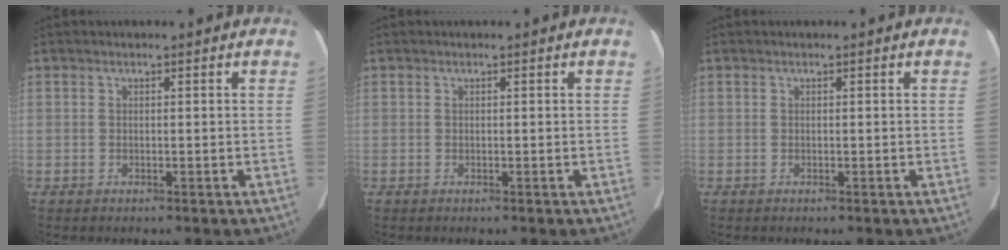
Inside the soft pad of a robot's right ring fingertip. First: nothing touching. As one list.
[{"total": 0.0}, {"total": 0.0}]